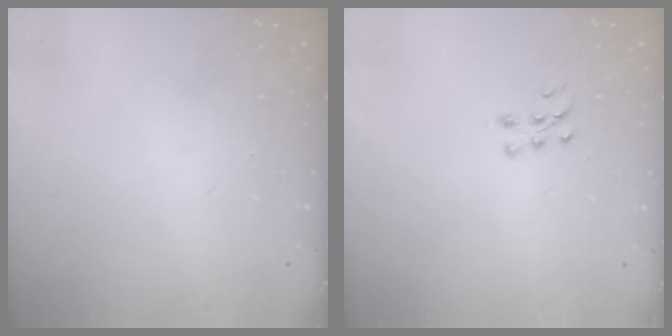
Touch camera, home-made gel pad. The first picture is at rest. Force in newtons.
{"total": 6.9, "press": 6.8, "slide": 0.6}